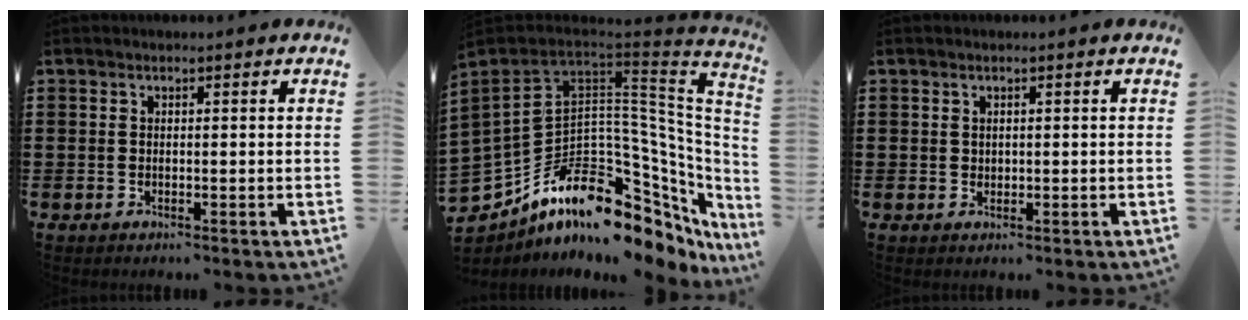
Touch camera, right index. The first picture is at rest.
{"total": 16.0, "force": [-8.3, 8.7, 10.6], "torque": [-0.235, 0.008, -0.147]}
{"total": 0.8, "force": [0.4, 0.6, 0.2], "torque": [-0.005, 0.003, 0.009]}